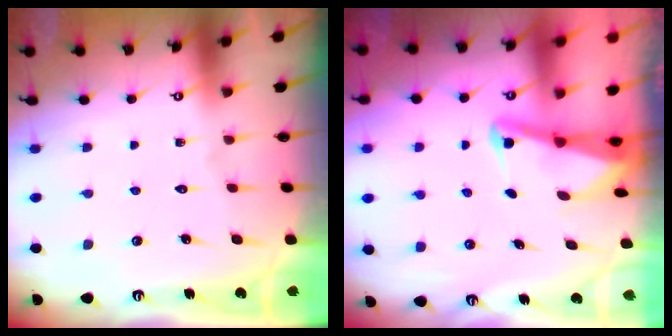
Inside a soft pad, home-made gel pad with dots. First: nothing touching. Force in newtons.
{"total": 2.7, "press": 2.6, "slide": 0.6}